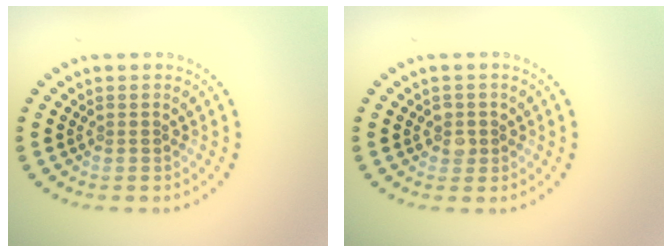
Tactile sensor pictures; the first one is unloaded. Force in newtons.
{"total": 1.4, "press": 1.3, "slide": 0.6}